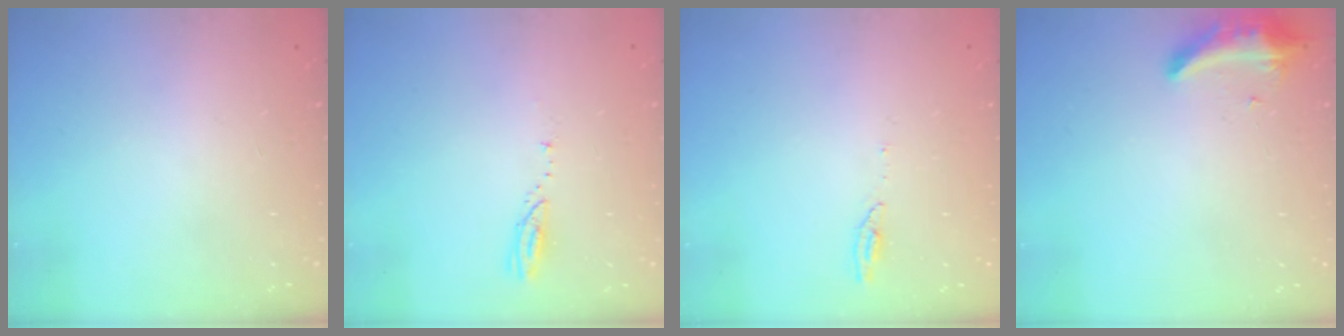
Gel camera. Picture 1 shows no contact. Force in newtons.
{"total": 3.0, "press": 3.0, "slide": 0.2}
{"total": 3.5, "press": 3.5, "slide": 0.3}
{"total": 8.6, "press": 8.6, "slide": 0.3}